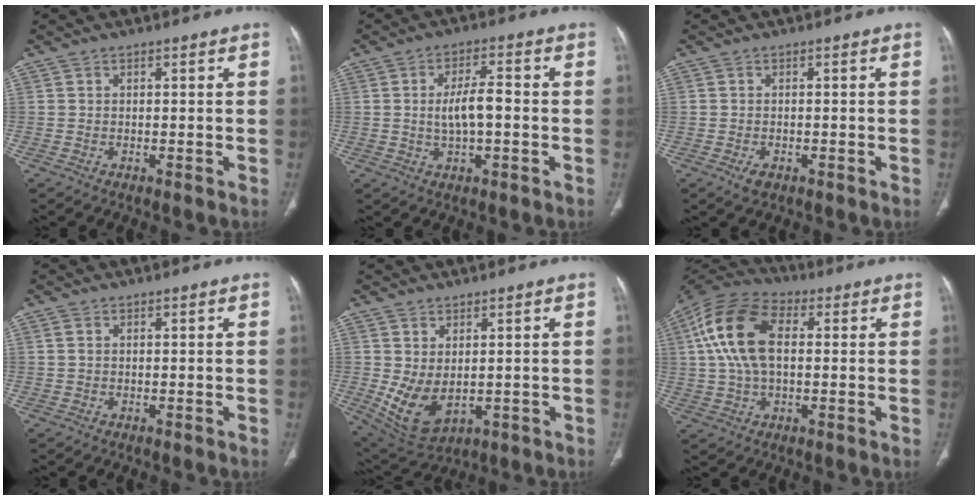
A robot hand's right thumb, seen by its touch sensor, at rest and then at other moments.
{"total": 6.5, "force": [-0.3, 2.5, 6.0], "torque": [-0.108, 0.011, -0.008]}
{"total": 1.8, "force": [-0.9, 1.1, 1.1], "torque": [-0.020, -0.001, -0.011]}
{"total": 0.7, "force": [0.2, 0.5, 0.5], "torque": [-0.015, 0.007, 0.008]}
{"total": 8.2, "force": [-0.2, 5.0, 6.6], "torque": [-0.115, -0.010, 0.025]}
{"total": 15.2, "force": [2.7, 8.7, 12.1], "torque": [-0.243, 0.023, 0.044]}